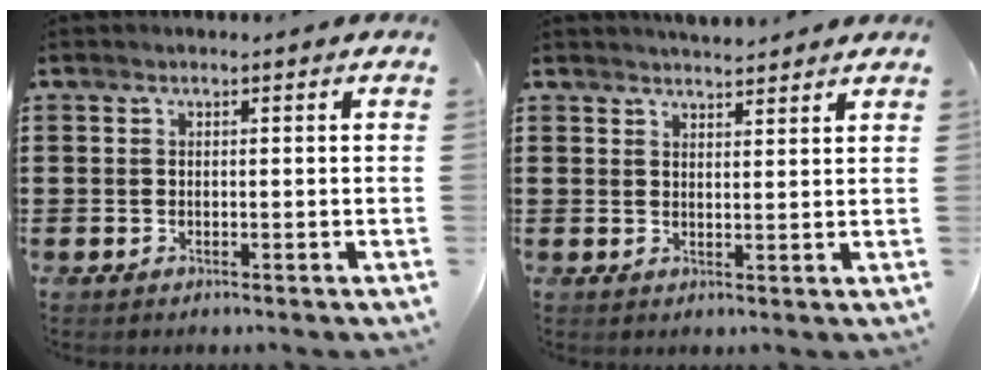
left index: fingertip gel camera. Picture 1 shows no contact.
{"total": 2.9, "force": [2.9, 0.0, 0.2], "torque": [-0.012, -0.005, 0.054]}